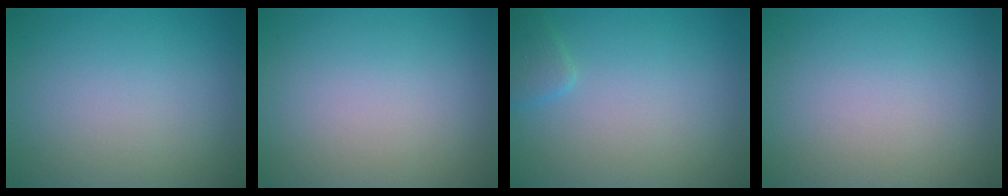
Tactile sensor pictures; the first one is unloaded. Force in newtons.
{"total": 0.0}
{"total": 1.4, "press": 1.4, "slide": 0.1}
{"total": 0.0}